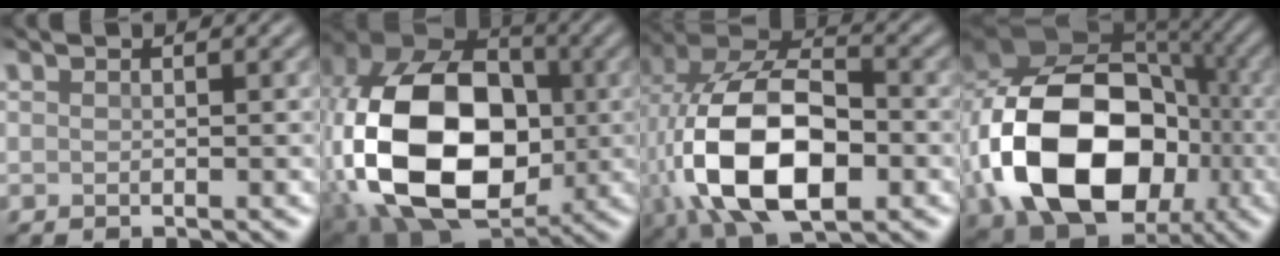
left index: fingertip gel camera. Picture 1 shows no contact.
{"total": 18.3, "force": [-2.2, 12.7, 13.0], "torque": [-0.270, 0.002, -0.049]}
{"total": 14.7, "force": [-3.1, 8.6, 11.5], "torque": [-0.227, -0.007, -0.063]}
{"total": 16.9, "force": [-3.6, 12.2, 11.1], "torque": [-0.215, -0.009, -0.064]}